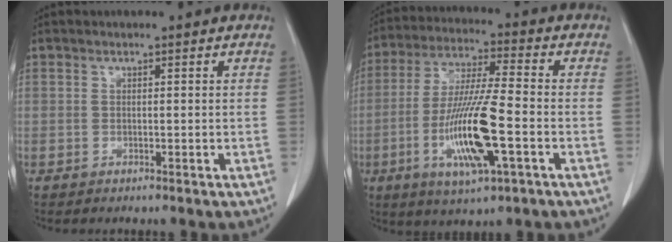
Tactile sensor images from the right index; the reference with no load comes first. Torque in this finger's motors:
{"motor_torque": [2.13, -0.01, 0.45, 0.16]}